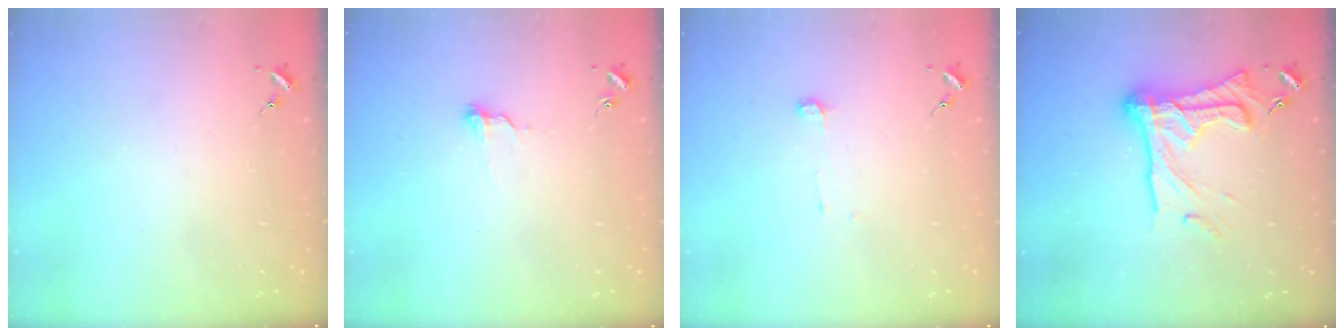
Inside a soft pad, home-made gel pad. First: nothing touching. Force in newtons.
{"total": 7.7, "press": 7.6, "slide": 0.7}
{"total": 4.0, "press": 4.0, "slide": 0.4}
{"total": 21.0, "press": 20.9, "slide": 1.9}